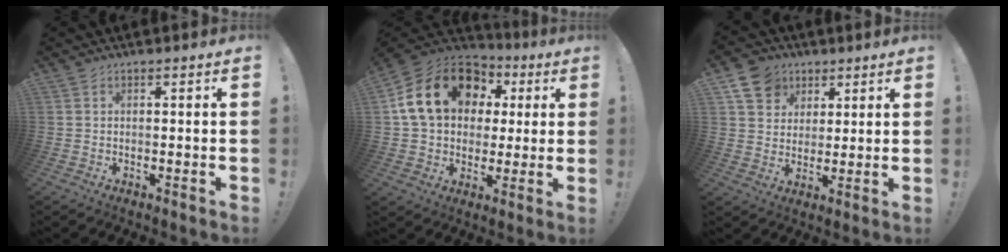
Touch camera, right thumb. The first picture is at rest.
{"total": 21.3, "force": [6.8, 15.6, 12.8], "torque": [-0.212, -0.013, 0.137]}
{"total": 10.7, "force": [5.6, 8.5, 3.4], "torque": [-0.058, -0.025, 0.112]}